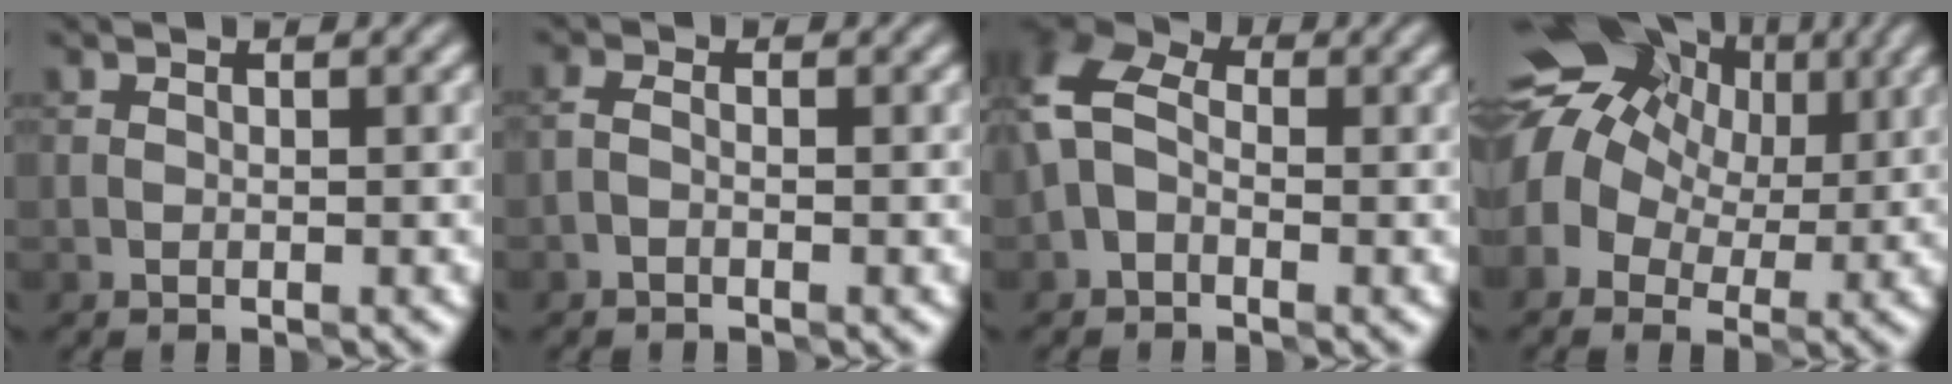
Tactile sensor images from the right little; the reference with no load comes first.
{"total": 0.9, "force": [-0.5, 0.4, 0.6], "torque": [-0.013, 0.004, -0.013]}
{"total": 5.4, "force": [0.2, 3.5, 4.1], "torque": [-0.098, 0.019, -0.013]}
{"total": 15.2, "force": [4.8, 11.6, 8.6], "torque": [-0.181, 0.048, 0.069]}